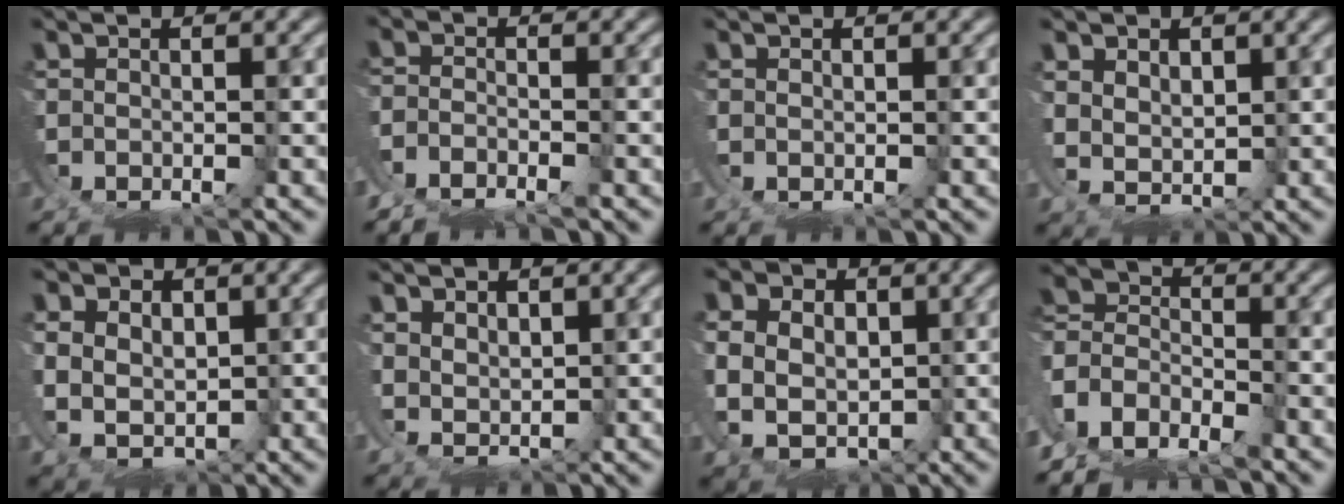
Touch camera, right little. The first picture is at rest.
{"total": 4.0, "force": [-3.1, 2.3, 1.1], "torque": [-0.020, -0.010, -0.062]}
{"total": 0.7, "force": [0.3, 0.4, 0.5], "torque": [-0.012, -0.003, 0.009]}
{"total": 3.9, "force": [0.6, 3.0, 2.4], "torque": [-0.063, -0.034, 0.026]}
{"total": 6.9, "force": [-0.5, 5.7, 3.9], "torque": [-0.091, -0.040, 0.004]}
{"total": 2.9, "force": [1.0, 2.1, 1.7], "torque": [-0.045, -0.026, 0.033]}
{"total": 9.0, "force": [-1.2, 7.5, 4.8], "torque": [-0.109, -0.049, -0.010]}
{"total": 11.1, "force": [-3.9, 9.5, 4.3], "torque": [-0.106, -0.041, -0.077]}